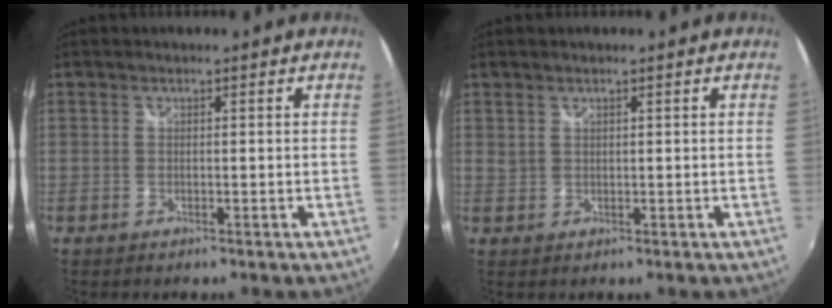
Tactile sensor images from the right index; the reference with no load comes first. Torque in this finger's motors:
{"motor_torque": [-0.16, 0.18, -0.07, 0.01]}